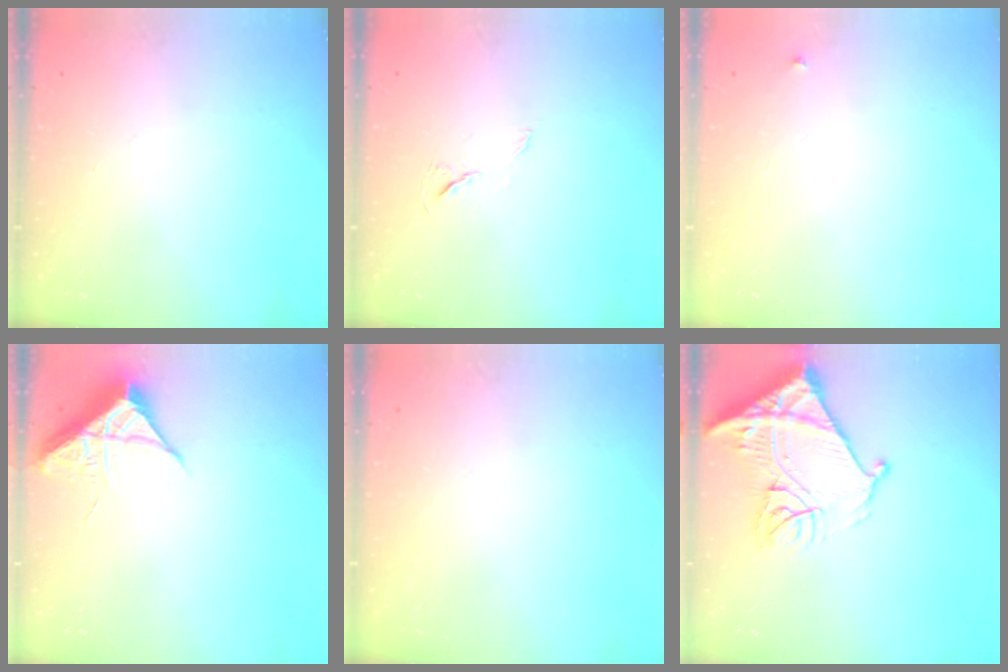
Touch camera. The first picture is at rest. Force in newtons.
{"total": 5.8, "press": 5.4, "slide": 2.2}
{"total": 3.0, "press": 3.0, "slide": 0.4}
{"total": 6.4, "press": 6.4, "slide": 0.4}
{"total": 0.0}
{"total": 19.3, "press": 19.2, "slide": 2.2}